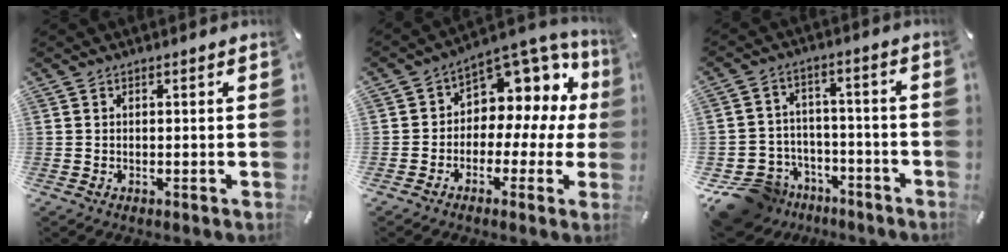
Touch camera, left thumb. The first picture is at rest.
{"total": 8.7, "force": [2.4, 7.0, 4.5], "torque": [-0.062, -0.038, 0.044]}
{"total": 11.3, "force": [-7.6, 8.1, 2.1], "torque": [-0.048, 0.051, -0.130]}